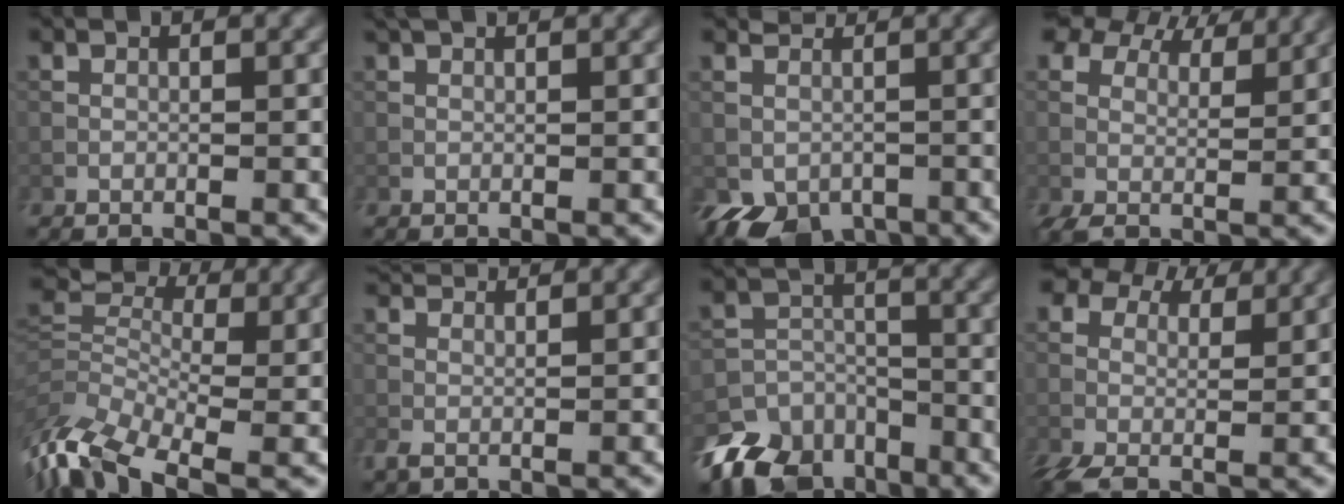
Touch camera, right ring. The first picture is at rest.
{"total": 2.4, "force": [1.9, 0.7, 1.3], "torque": [-0.020, -0.002, 0.017]}
{"total": 5.0, "force": [-1.6, 4.1, 2.4], "torque": [-0.046, -0.019, -0.021]}
{"total": 8.7, "force": [6.3, 4.3, 4.2], "torque": [-0.092, 0.011, 0.104]}
{"total": 9.3, "force": [-3.6, 5.5, 6.6], "torque": [-0.161, 0.003, -0.086]}
{"total": 3.4, "force": [2.8, 0.9, 1.7], "torque": [-0.052, 0.008, 0.042]}
{"total": 9.7, "force": [-7.0, 6.2, 2.6], "torque": [-0.042, -0.014, -0.122]}
{"total": 7.2, "force": [3.7, 4.2, 4.5], "torque": [-0.106, -0.005, 0.062]}